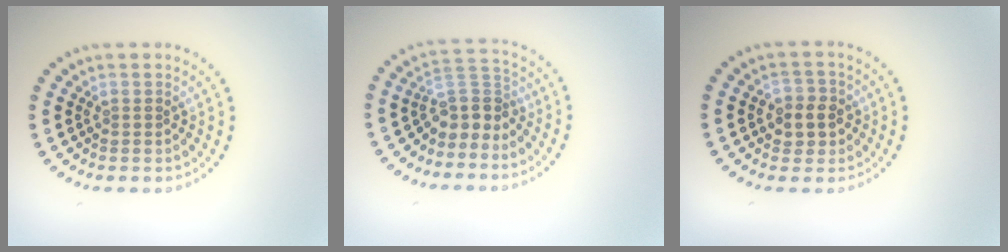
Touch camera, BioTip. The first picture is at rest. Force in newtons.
{"total": 3.1, "press": 2.4, "slide": 2.0}
{"total": 2.6, "press": 2.6, "slide": 0.7}